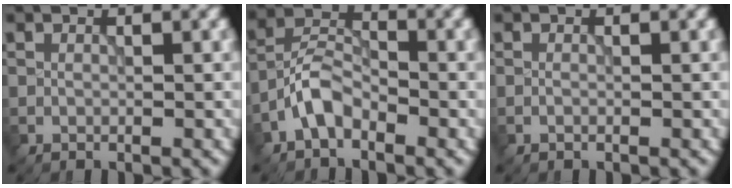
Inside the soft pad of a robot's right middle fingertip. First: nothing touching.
{"total": 3.6, "force": [-2.3, 1.8, 2.1], "torque": [-0.034, 0.017, -0.054]}
{"total": 0.0}